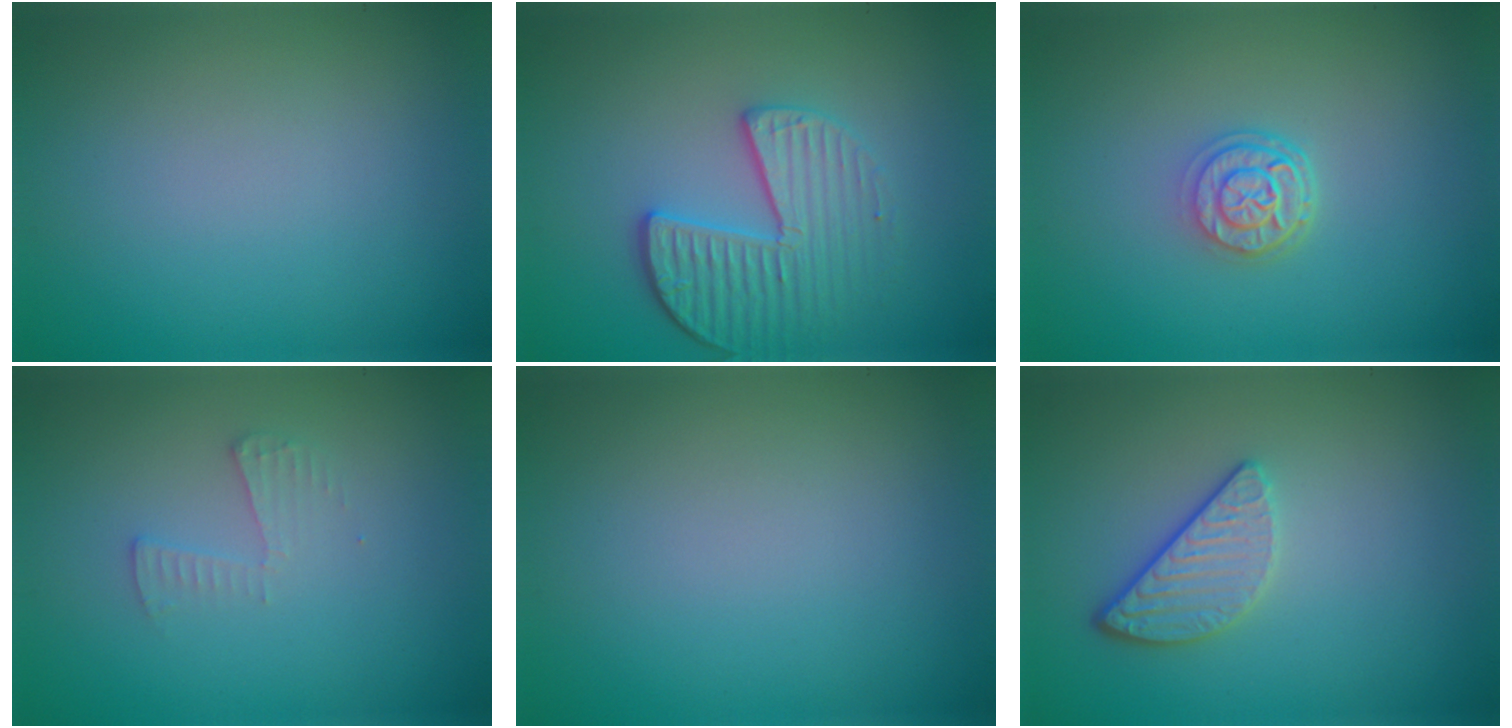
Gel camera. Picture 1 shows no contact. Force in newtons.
{"total": 3.9, "press": 3.5, "slide": 1.6}
{"total": 2.8, "press": 2.1, "slide": 1.8}
{"total": 1.4, "press": 1.4, "slide": 0.1}
{"total": 0.0}
{"total": 2.6, "press": 2.3, "slide": 1.3}